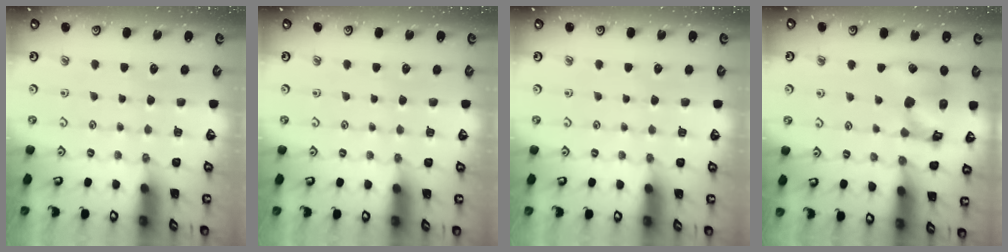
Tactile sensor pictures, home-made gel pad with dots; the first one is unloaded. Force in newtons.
{"total": 0.0}
{"total": 0.0}
{"total": 14.8, "press": 14.7, "slide": 1.7}